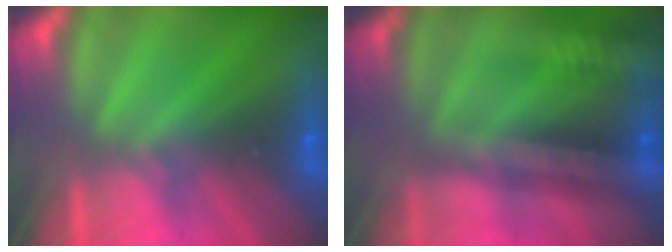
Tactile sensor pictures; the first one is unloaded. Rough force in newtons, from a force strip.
{"total": 2.4}